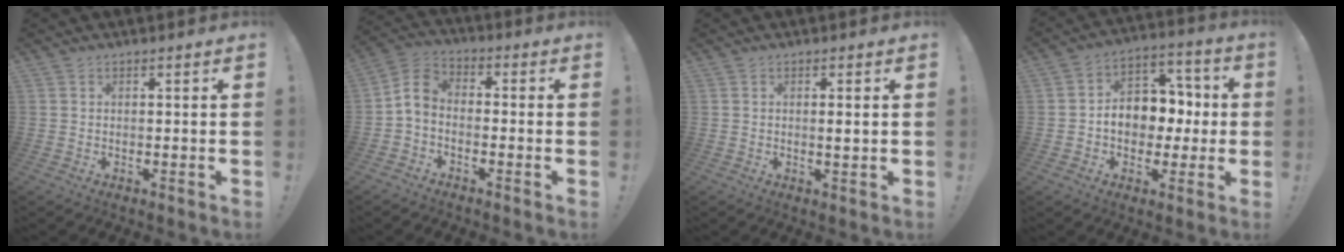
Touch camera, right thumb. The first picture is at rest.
{"total": 6.4, "force": [-1.8, 4.4, 4.2], "torque": [-0.083, 0.017, -0.028]}
{"total": 1.7, "force": [0.1, 0.1, 1.7], "torque": [-0.019, -0.006, -0.003]}
{"total": 11.4, "force": [-1.2, 9.6, 6.0], "torque": [-0.076, 0.016, -0.009]}